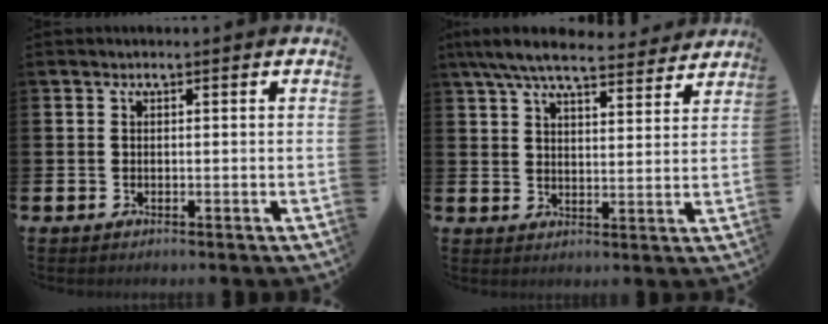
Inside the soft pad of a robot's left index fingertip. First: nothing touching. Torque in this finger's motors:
{"motor_torque": [1.05, -0.96, 1.03, 0.21]}